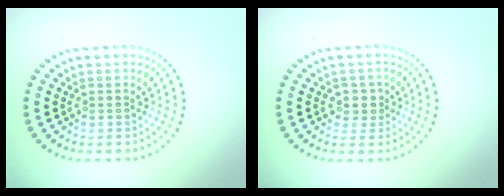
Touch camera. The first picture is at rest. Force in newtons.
{"total": 1.8, "press": 1.6, "slide": 0.9}